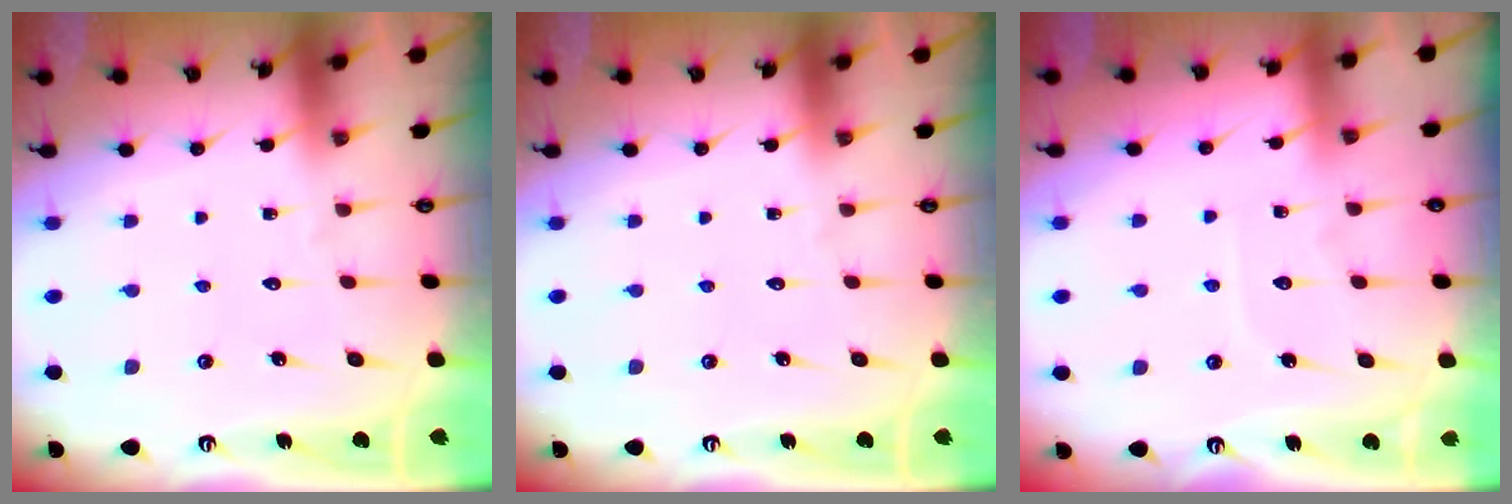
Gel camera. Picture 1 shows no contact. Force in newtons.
{"total": 0.0}
{"total": 3.6, "press": 3.6, "slide": 0.4}